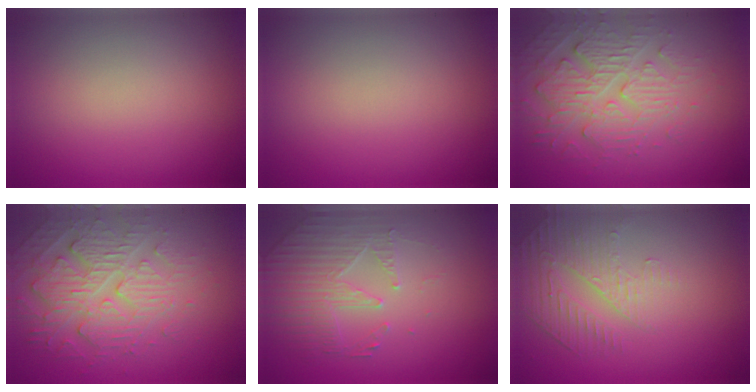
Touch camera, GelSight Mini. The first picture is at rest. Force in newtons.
{"total": 0.0}
{"total": 4.3, "press": 3.8, "slide": 2.0}
{"total": 4.8, "press": 4.2, "slide": 2.4}
{"total": 2.5, "press": 2.2, "slide": 1.2}
{"total": 2.2, "press": 1.7, "slide": 1.4}